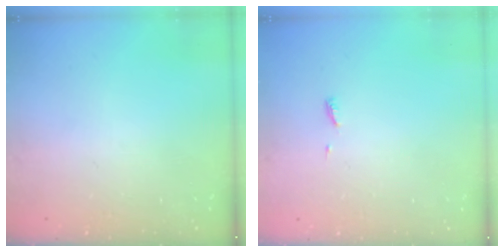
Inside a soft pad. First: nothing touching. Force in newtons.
{"total": 3.9, "press": 3.9, "slide": 0.6}